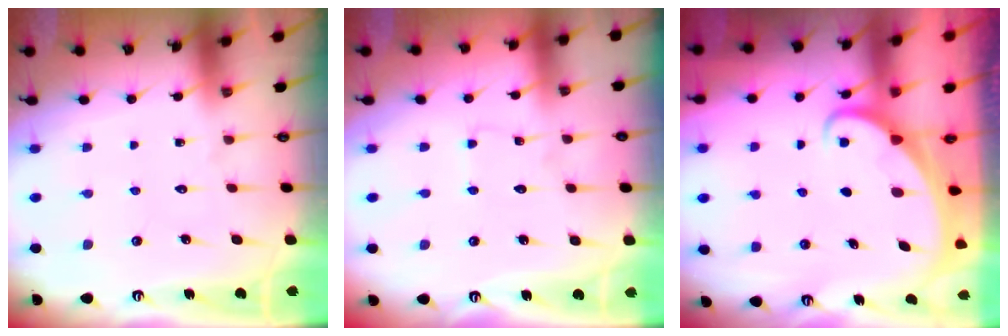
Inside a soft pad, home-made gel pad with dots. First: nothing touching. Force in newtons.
{"total": 2.5, "press": 2.5, "slide": 0.3}
{"total": 2.4, "press": 2.4, "slide": 0.2}